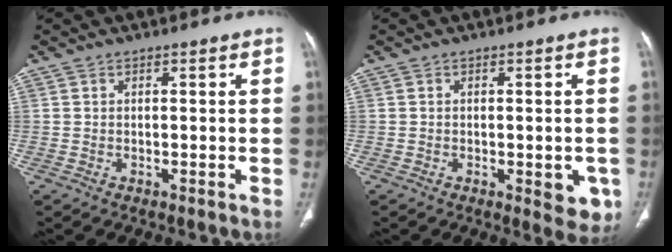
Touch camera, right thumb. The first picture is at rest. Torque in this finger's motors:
{"motor_torque": [0.50, 0.97, -0.21, 0.09, 0.12]}